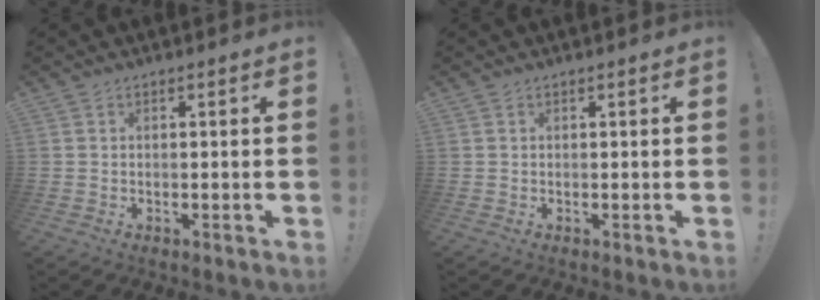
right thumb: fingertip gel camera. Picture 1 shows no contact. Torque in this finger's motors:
{"motor_torque": [0.00, 0.00, -0.06, 0.12, 0.00]}